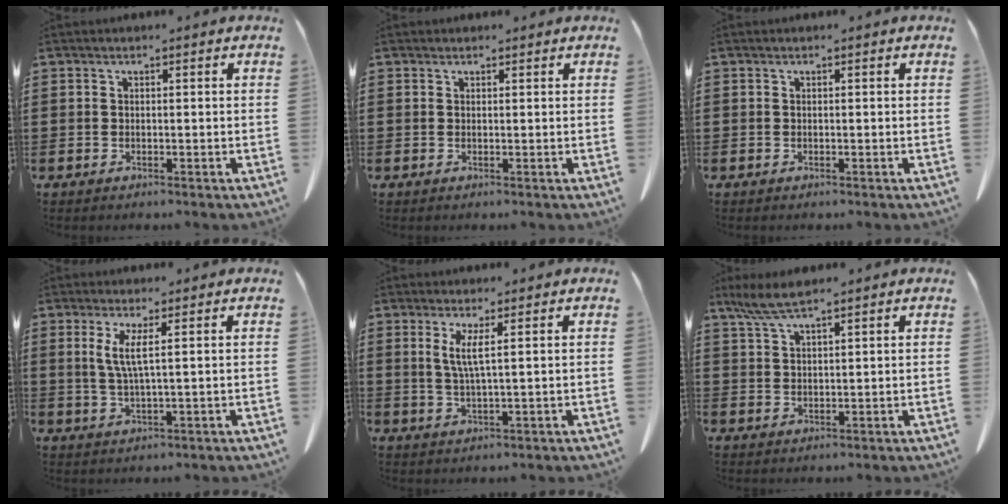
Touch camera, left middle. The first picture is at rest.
{"total": 0.7, "force": [0.6, 0.4, 0.0], "torque": [-0.003, 0.003, 0.012]}
{"total": 0.0}
{"total": 3.7, "force": [1.3, -0.2, 3.5], "torque": [-0.075, -0.007, 0.022]}
{"total": 3.4, "force": [1.4, -0.2, 3.0], "torque": [-0.068, -0.005, 0.025]}
{"total": 4.6, "force": [3.5, 0.7, 3.0], "torque": [-0.066, -0.001, 0.065]}